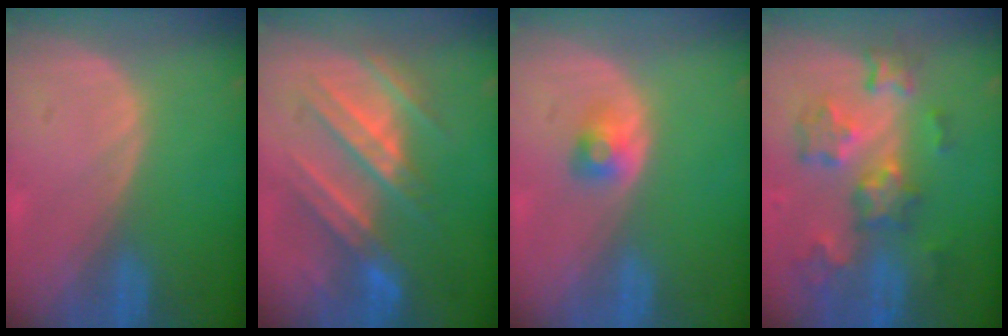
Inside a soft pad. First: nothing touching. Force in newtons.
{"total": 8.9, "press": 8.9, "slide": 0.6}
{"total": 2.6, "press": 2.4, "slide": 1.2}
{"total": 9.2, "press": 8.1, "slide": 4.3}